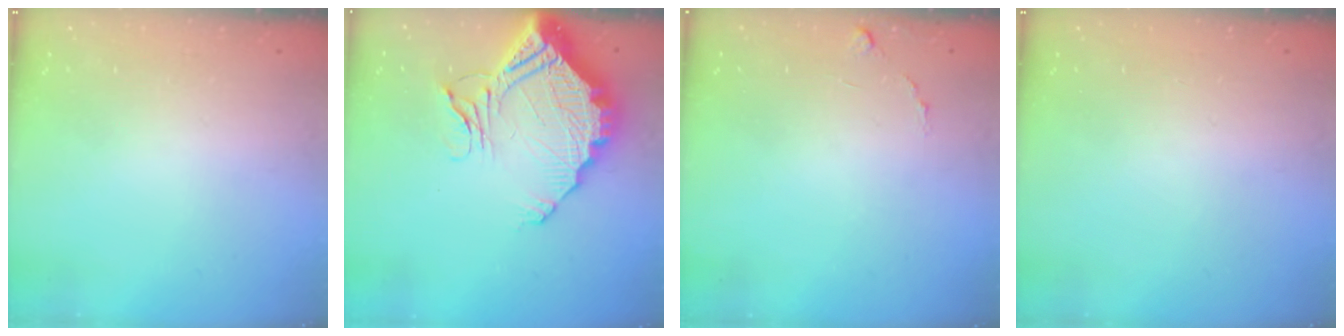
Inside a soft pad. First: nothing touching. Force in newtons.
{"total": 15.9, "press": 15.8, "slide": 1.0}
{"total": 5.2, "press": 5.2, "slide": 0.4}
{"total": 0.0}